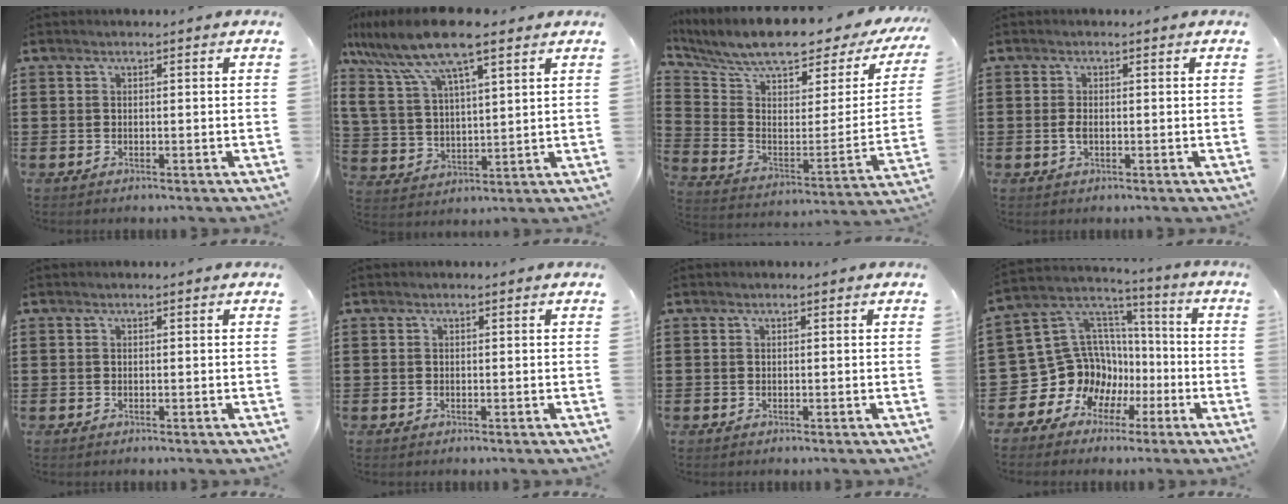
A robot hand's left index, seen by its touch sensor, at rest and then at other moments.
{"total": 13.0, "force": [8.8, 3.6, 8.9], "torque": [-0.202, -0.023, 0.154]}
{"total": 8.5, "force": [6.9, 1.7, 4.8], "torque": [-0.116, -0.051, 0.115]}
{"total": 1.8, "force": [-0.2, 0.8, 1.6], "torque": [-0.038, -0.002, -0.007]}
{"total": 0.0}
{"total": 0.0}
{"total": 0.0}
{"total": 12.9, "force": [-2.7, 12.1, 3.2], "torque": [-0.119, -0.031, -0.024]}